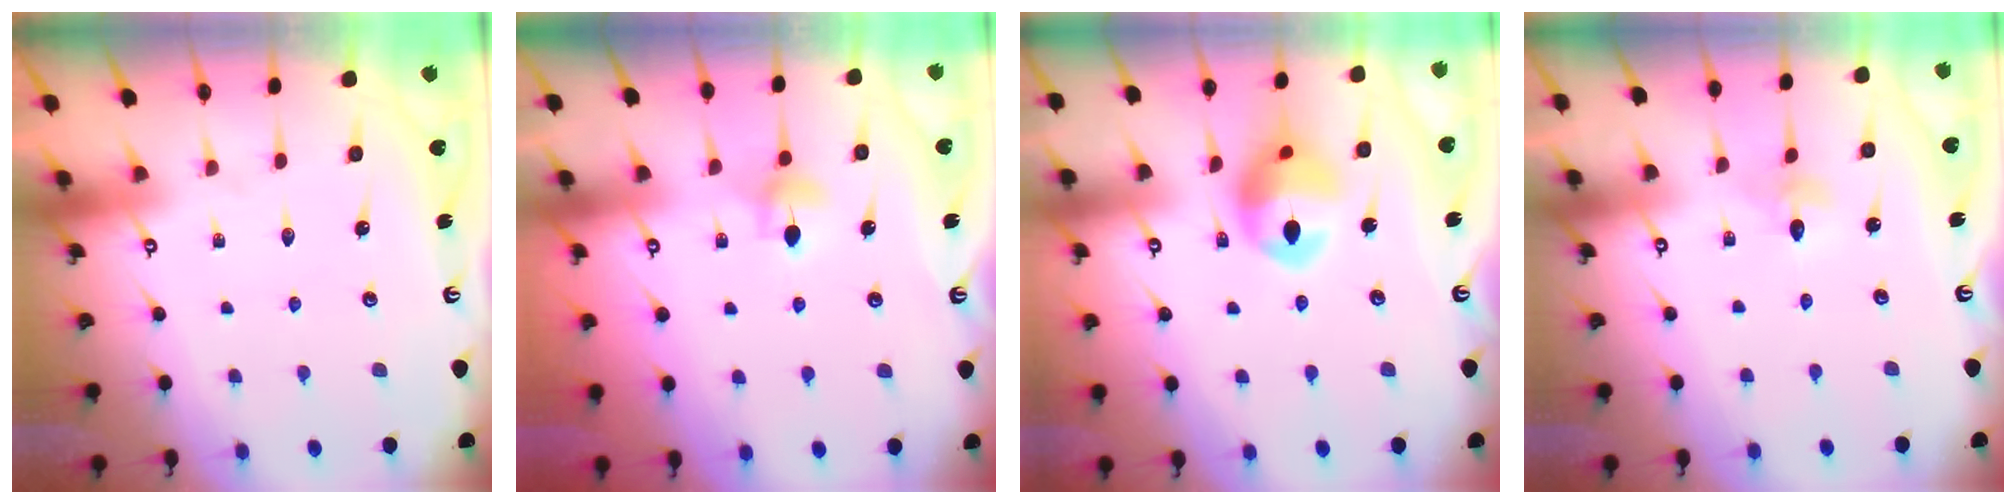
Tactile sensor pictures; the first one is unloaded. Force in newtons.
{"total": 4.7, "press": 4.6, "slide": 0.8}
{"total": 13.5, "press": 13.4, "slide": 1.7}
{"total": 2.8, "press": 2.7, "slide": 0.3}